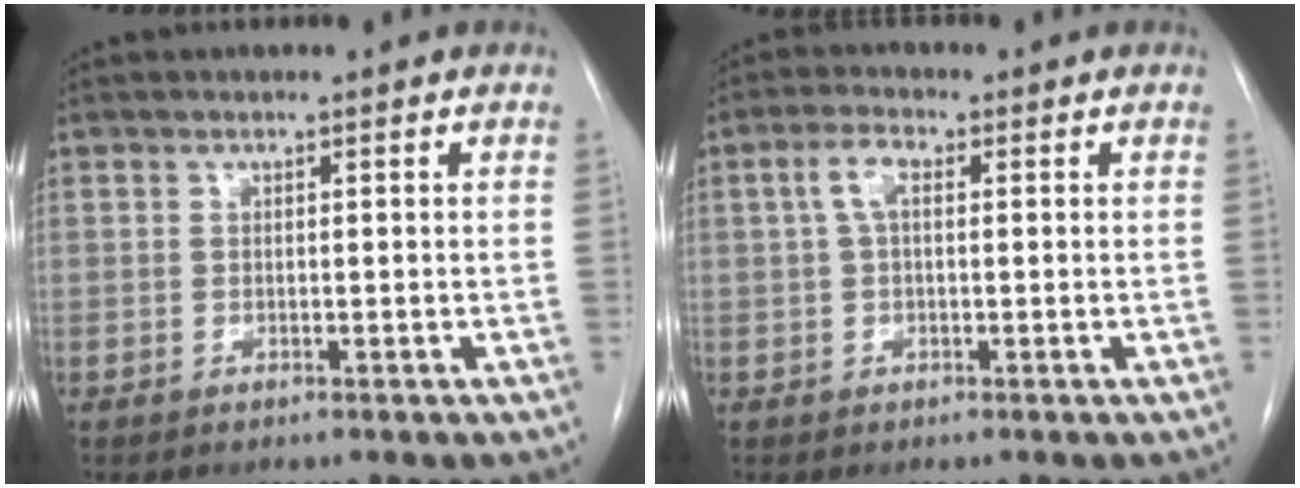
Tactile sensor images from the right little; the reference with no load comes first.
{"total": 3.4, "force": [0.6, 1.5, 3.0], "torque": [-0.067, 0.017, 0.015]}